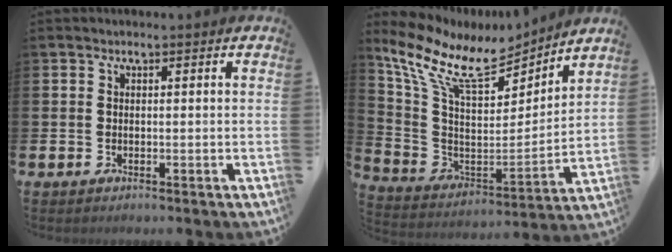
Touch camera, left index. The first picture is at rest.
{"total": 11.8, "force": [9.6, 4.1, 5.5], "torque": [-0.156, -0.059, 0.171]}